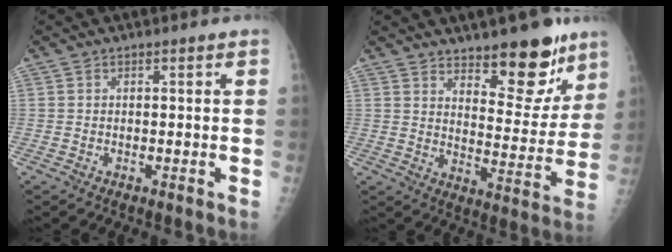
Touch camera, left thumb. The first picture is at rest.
{"total": 13.8, "force": [9.8, 5.2, 8.2], "torque": [-0.062, -0.075, 0.151]}